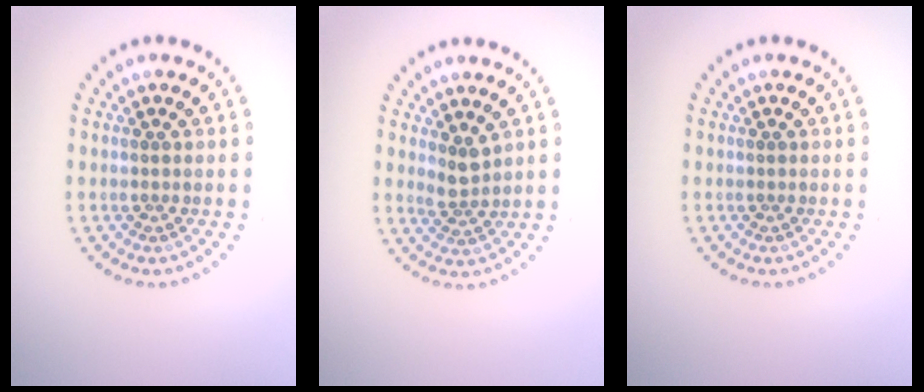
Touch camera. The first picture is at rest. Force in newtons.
{"total": 1.8, "press": 1.3, "slide": 1.3}
{"total": 0.0}